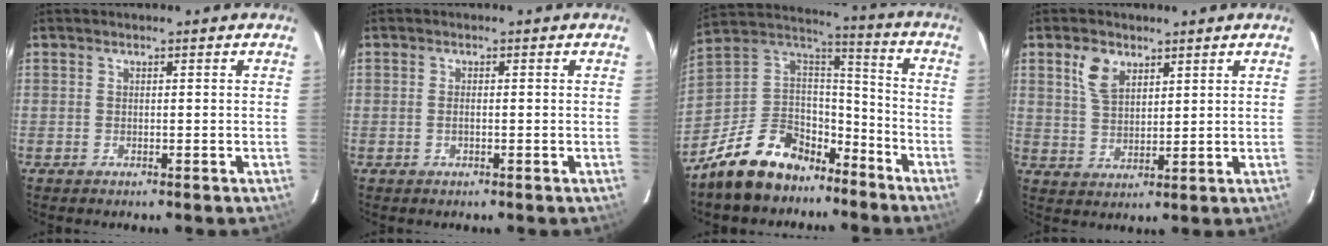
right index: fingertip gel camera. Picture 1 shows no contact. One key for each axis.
{"total": 1.0, "fx": -0.3, "fy": 0.4, "fz": 0.9, "tx": -0.020, "ty": 0.000, "tz": -0.007}
{"total": 18.8, "fx": -12.9, "fy": 11.0, "fz": 8.2, "tx": -0.200, "ty": 0.041, "tz": -0.203}
{"total": 6.0, "fx": 3.2, "fy": 3.6, "fz": 3.5, "tx": -0.069, "ty": 0.011, "tz": 0.066}